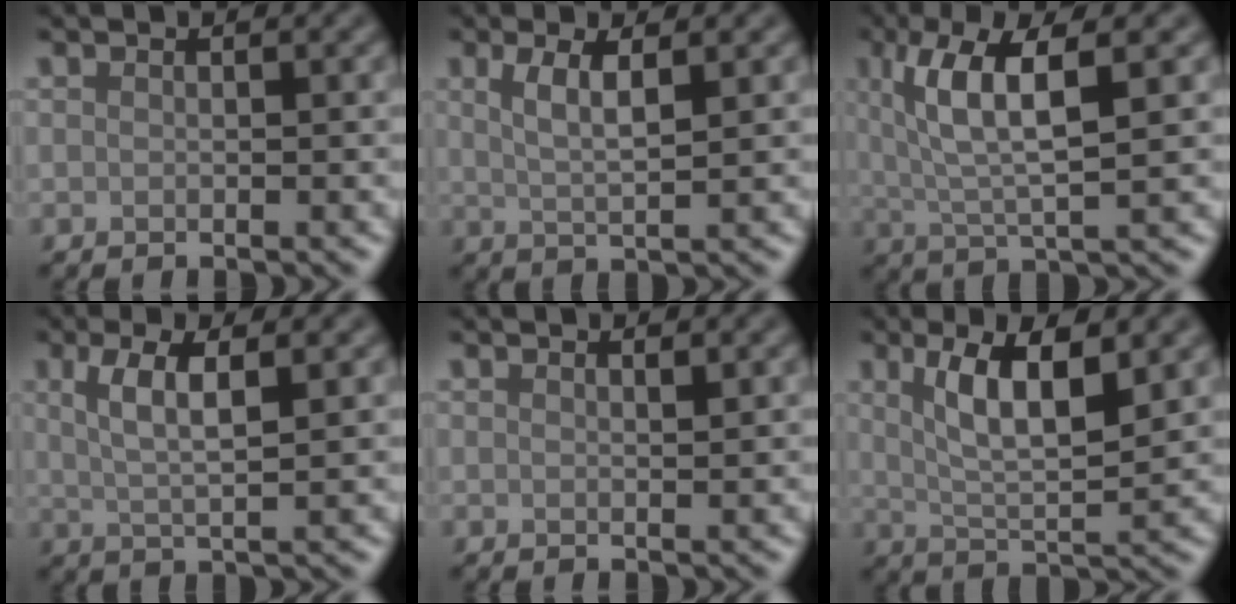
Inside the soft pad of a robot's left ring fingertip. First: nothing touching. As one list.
[{"total": 3.2, "force": [1.2, 0.8, 2.9], "torque": [-0.053, -0.002, 0.023]}, {"total": 6.9, "force": [2.3, 1.7, 6.2], "torque": [-0.120, 0.007, 0.042]}, {"total": 4.1, "force": [1.4, 1.0, 3.8], "torque": [-0.077, -0.001, 0.026]}, {"total": 0.8, "force": [0.5, 0.2, 0.5], "torque": [-0.007, -0.001, 0.008]}, {"total": 6.6, "force": [2.2, 2.0, 5.8], "torque": [-0.105, -0.003, 0.040]}]